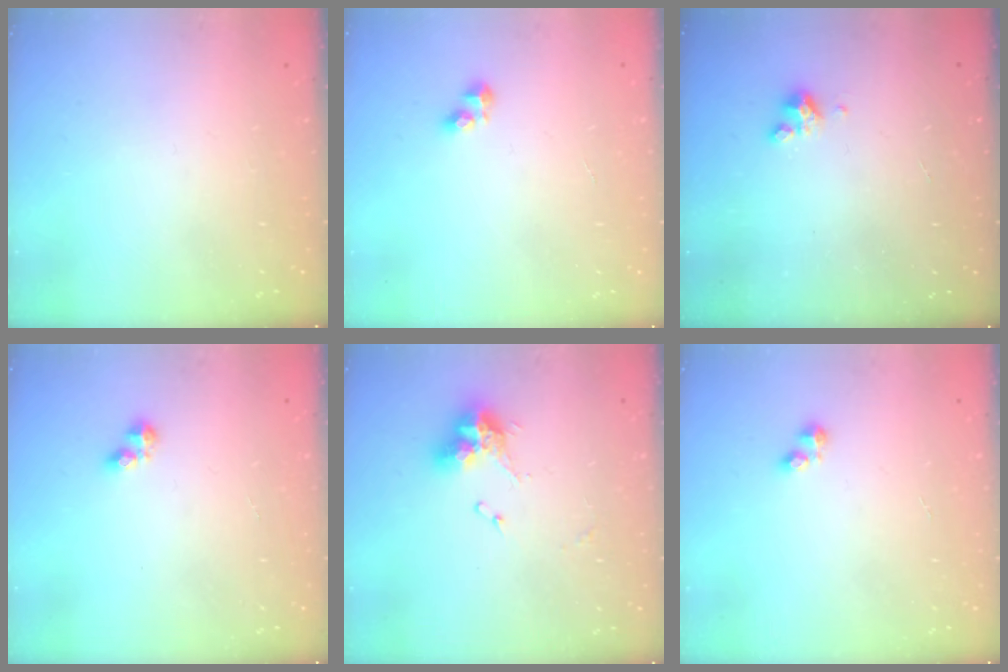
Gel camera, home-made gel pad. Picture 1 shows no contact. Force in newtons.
{"total": 3.7, "press": 3.7, "slide": 0.5}
{"total": 2.3, "press": 2.3, "slide": 0.2}
{"total": 2.7, "press": 2.6, "slide": 0.3}
{"total": 9.8, "press": 9.7, "slide": 1.0}
{"total": 2.5, "press": 2.4, "slide": 0.3}